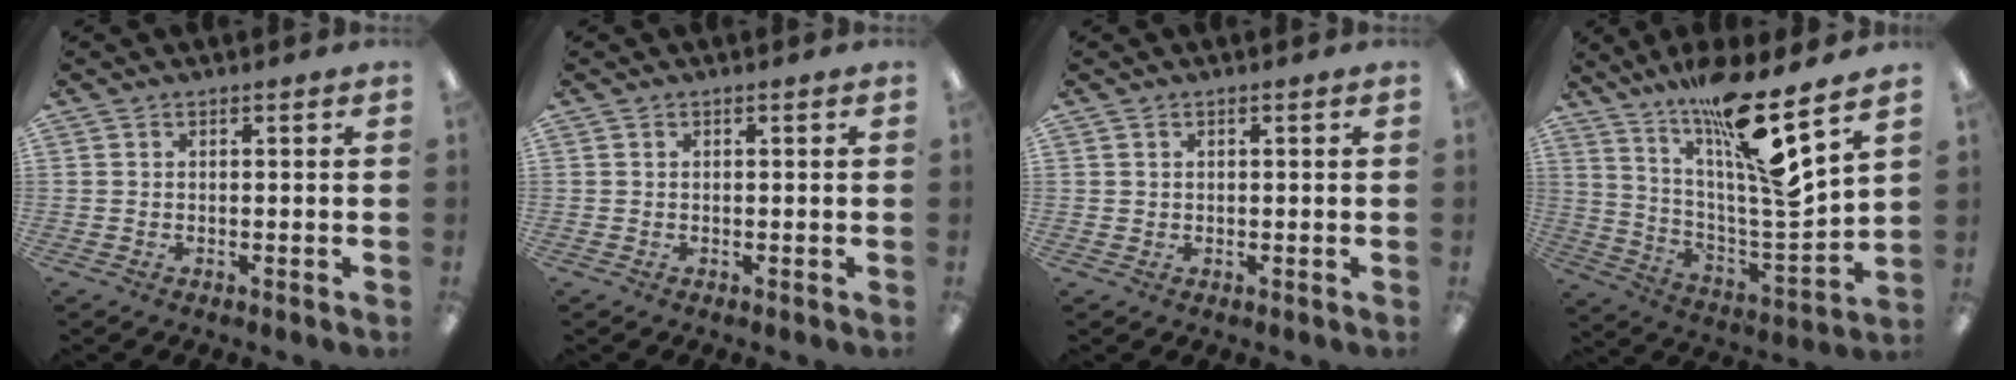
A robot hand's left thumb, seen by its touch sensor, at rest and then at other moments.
{"total": 0.0}
{"total": 0.8, "force": [0.3, 0.8, 0.0], "torque": [0.000, 0.005, 0.006]}
{"total": 19.1, "force": [14.1, 0.8, 12.8], "torque": [-0.233, -0.103, 0.222]}